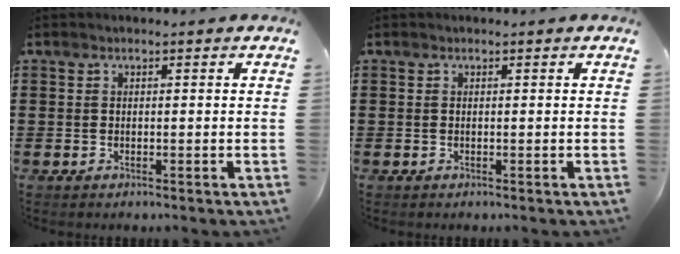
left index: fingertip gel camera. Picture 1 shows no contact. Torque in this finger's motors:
{"motor_torque": [-0.01, 0.01, 0.02, 0.00]}